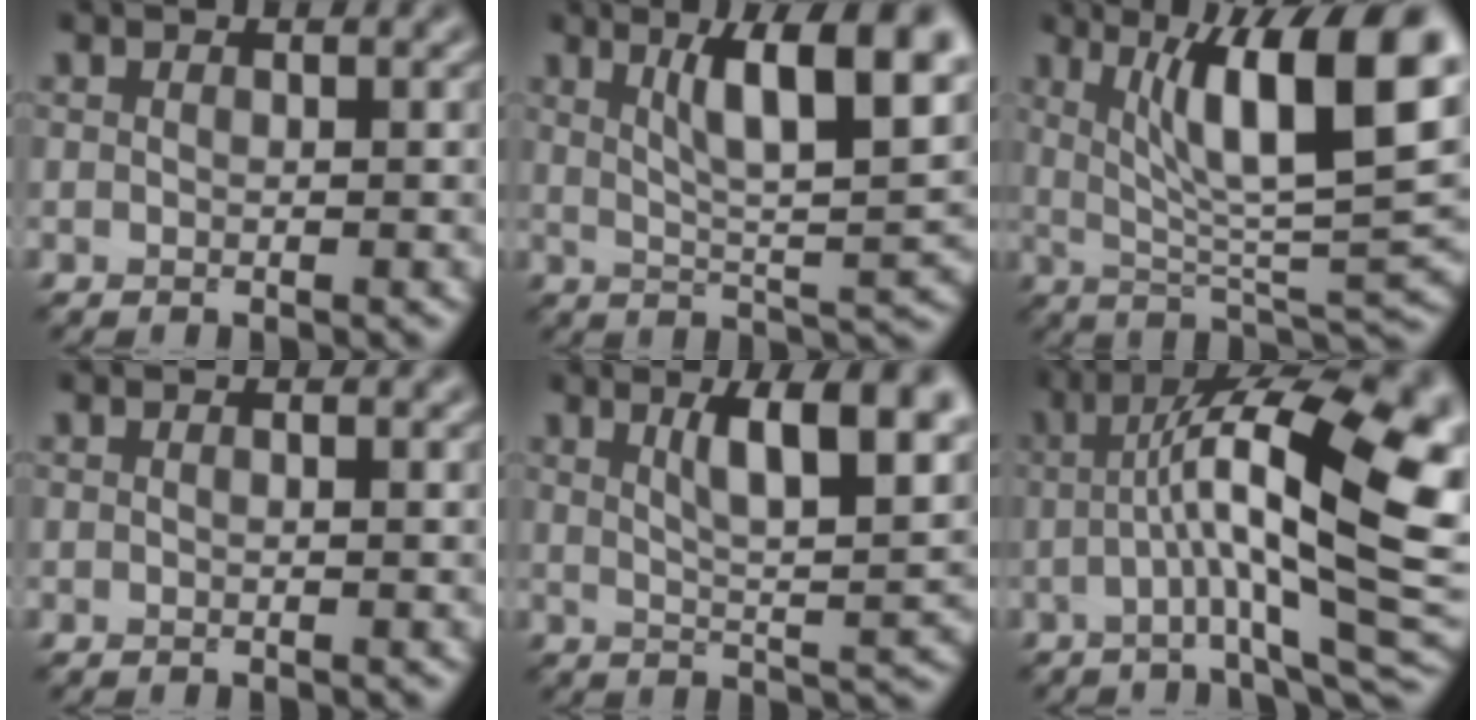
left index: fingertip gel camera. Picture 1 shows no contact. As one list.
[{"total": 9.8, "force": [4.1, 2.5, 8.6], "torque": [-0.116, 0.004, 0.070]}, {"total": 12.3, "force": [4.4, 3.0, 11.1], "torque": [-0.166, 0.003, 0.076]}, {"total": 0.0}, {"total": 8.8, "force": [3.8, 2.5, 7.6], "torque": [-0.092, 0.008, 0.060]}, {"total": 14.7, "force": [0.8, 3.8, 14.2], "torque": [-0.220, 0.020, 0.013]}]